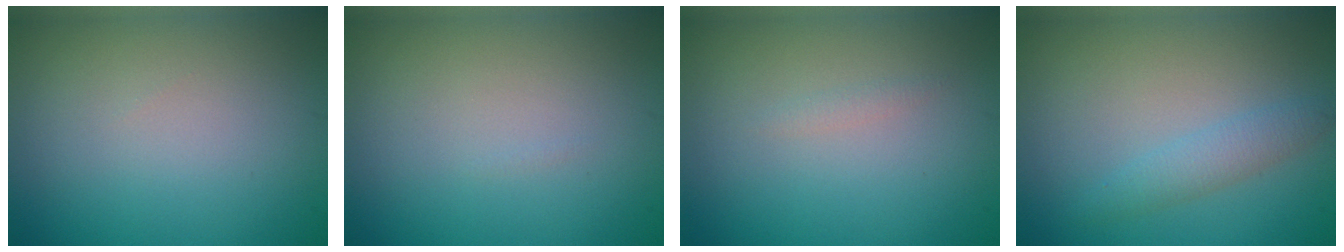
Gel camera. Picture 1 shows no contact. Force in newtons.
{"total": 0.0}
{"total": 0.5, "press": 0.5, "slide": 0.1}
{"total": 2.0, "press": 2.0, "slide": 0.1}